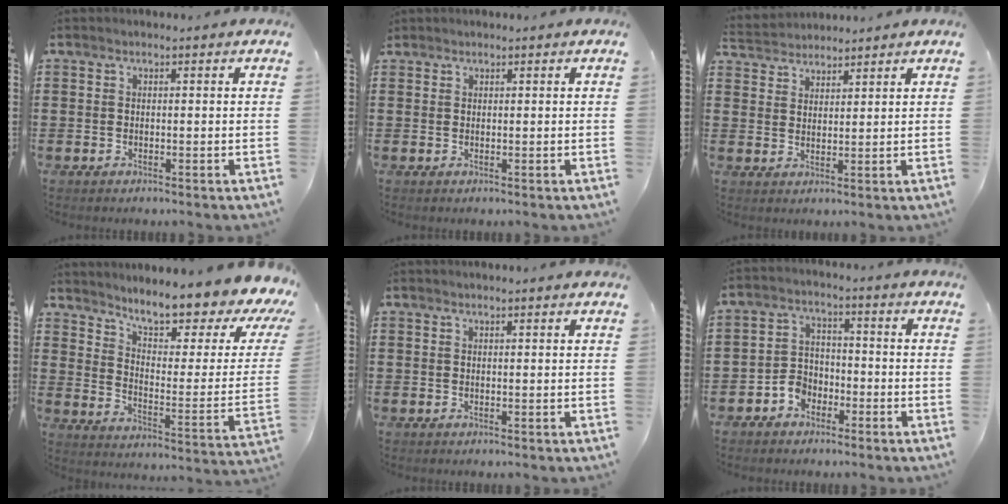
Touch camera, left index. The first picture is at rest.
{"total": 0.7, "force": [0.6, 0.3, 0.1], "torque": [-0.004, 0.002, 0.013]}
{"total": 3.2, "force": [3.0, 0.9, -0.4], "torque": [-0.005, -0.007, 0.057]}
{"total": 8.5, "force": [7.0, 1.0, 4.8], "torque": [-0.098, -0.061, 0.112]}
{"total": 0.6, "force": [0.4, -0.1, 0.4], "torque": [-0.008, -0.001, 0.009]}
{"total": 4.0, "force": [-2.8, 2.7, 1.0], "torque": [-0.026, 0.012, -0.057]}